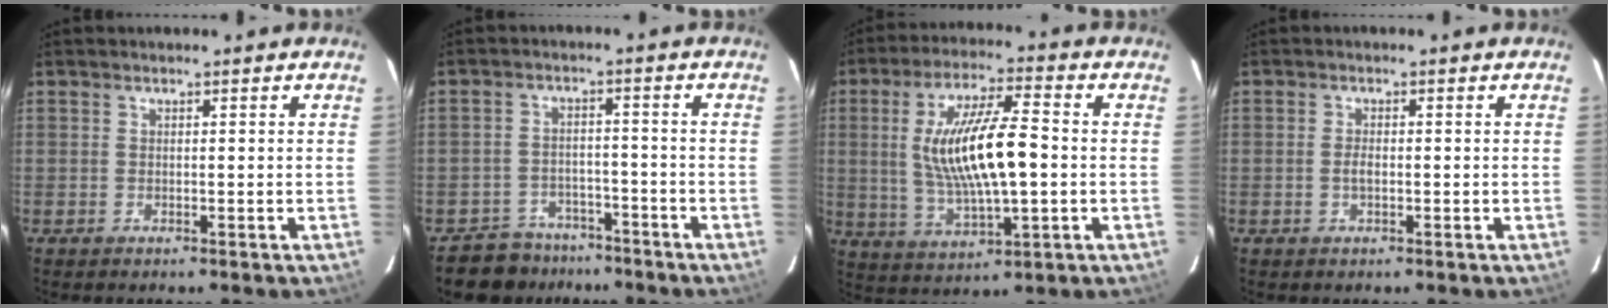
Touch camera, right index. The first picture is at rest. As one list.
[{"total": 7.9, "force": [-6.4, 4.4, 0.8], "torque": [-0.036, 0.016, -0.094]}, {"total": 15.4, "force": [0.2, 4.4, 14.7], "torque": [-0.277, 0.000, 0.015]}, {"total": 1.5, "force": [-0.4, 0.7, 1.3], "torque": [-0.028, -0.001, -0.007]}]